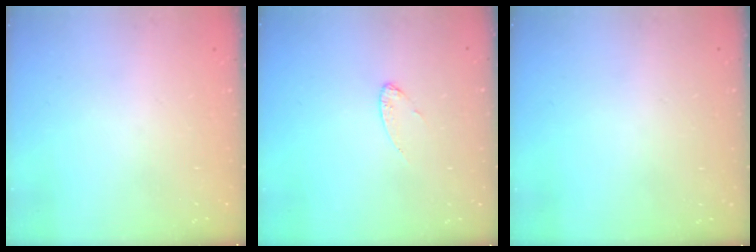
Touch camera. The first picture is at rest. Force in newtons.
{"total": 5.7, "press": 5.7, "slide": 0.4}
{"total": 0.0}